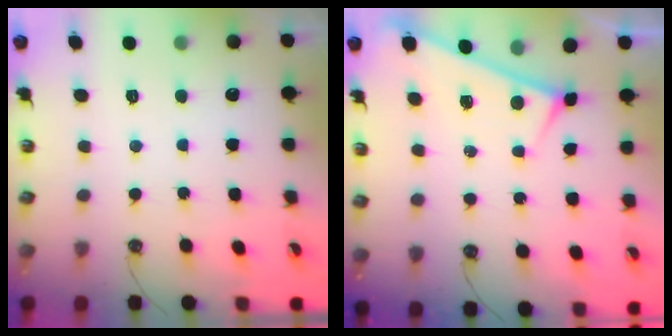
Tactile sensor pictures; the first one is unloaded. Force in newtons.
{"total": 0.0}